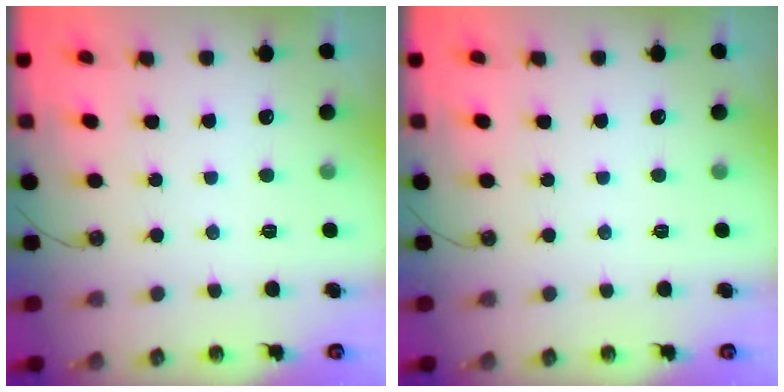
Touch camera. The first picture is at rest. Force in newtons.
{"total": 0.0}